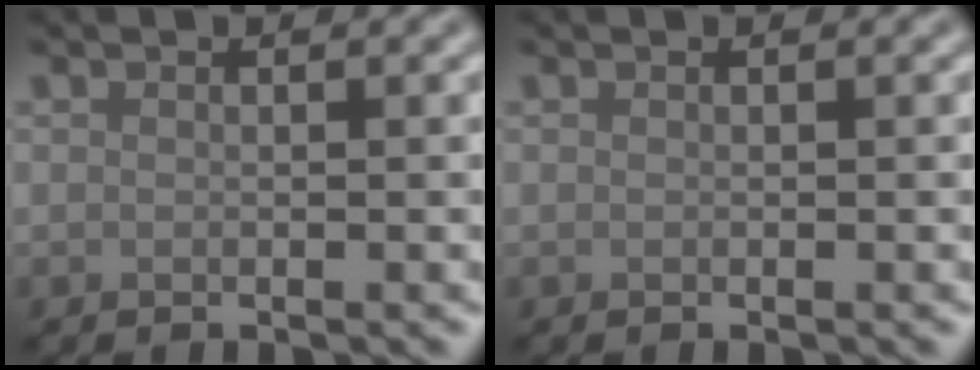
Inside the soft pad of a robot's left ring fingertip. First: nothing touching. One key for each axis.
{"total": 0.0}